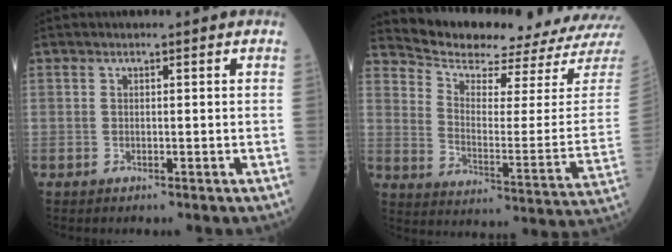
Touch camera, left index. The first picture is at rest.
{"total": 20.1, "force": [19.4, 0.5, 5.2], "torque": [-0.098, -0.105, 0.254]}